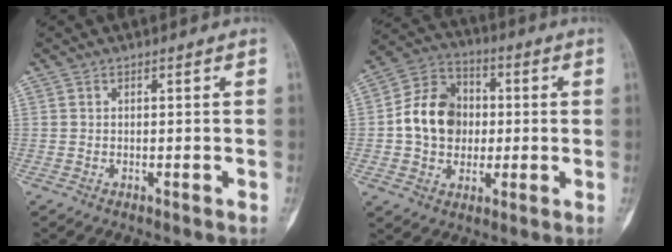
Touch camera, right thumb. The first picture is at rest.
{"total": 13.2, "force": [0.0, 10.7, 7.7], "torque": [-0.107, 0.026, -0.005]}